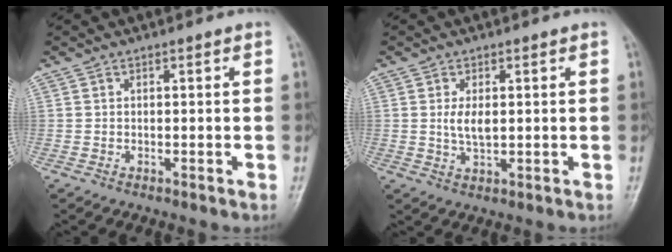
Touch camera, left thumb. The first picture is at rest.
{"total": 3.6, "force": [0.6, 1.7, 3.1], "torque": [-0.057, -0.009, 0.014]}